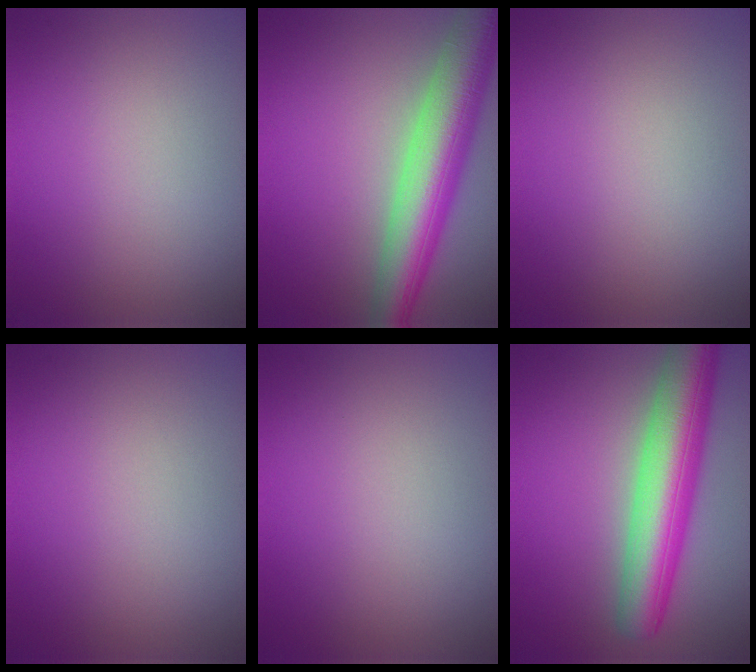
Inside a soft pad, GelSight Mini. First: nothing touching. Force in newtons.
{"total": 8.2, "press": 8.2, "slide": 0.3}
{"total": 0.0}
{"total": 0.0}
{"total": 0.0}
{"total": 8.5, "press": 8.5, "slide": 0.2}